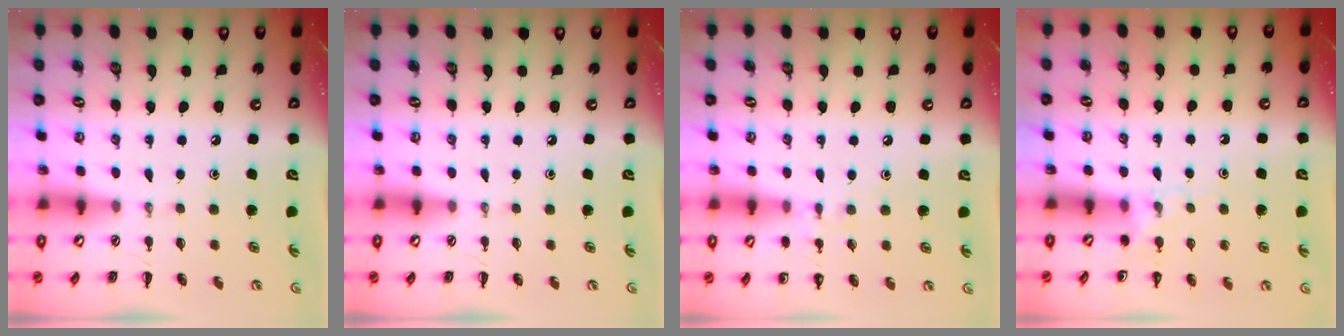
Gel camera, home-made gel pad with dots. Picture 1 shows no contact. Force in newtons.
{"total": 0.0}
{"total": 6.2, "press": 5.9, "slide": 2.0}
{"total": 5.5, "press": 5.3, "slide": 1.7}